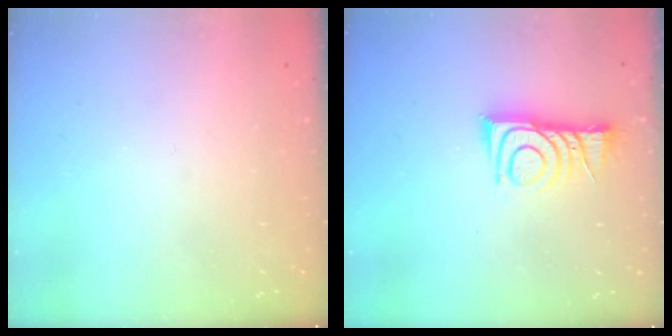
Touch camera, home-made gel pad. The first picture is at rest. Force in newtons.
{"total": 10.0, "press": 10.0, "slide": 0.5}